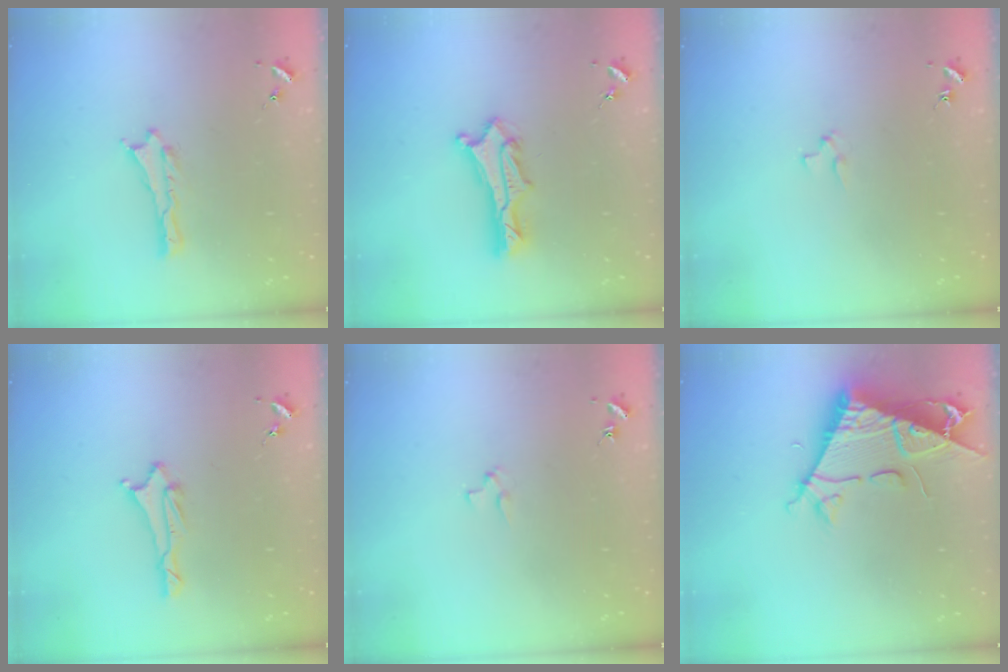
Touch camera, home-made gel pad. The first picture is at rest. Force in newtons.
{"total": 3.0, "press": 3.0, "slide": 0.2}
{"total": 1.9, "press": 1.9, "slide": 0.2}
{"total": 1.7, "press": 1.6, "slide": 0.5}
{"total": 1.9, "press": 1.9, "slide": 0.2}
{"total": 8.8, "press": 8.8, "slide": 1.1}